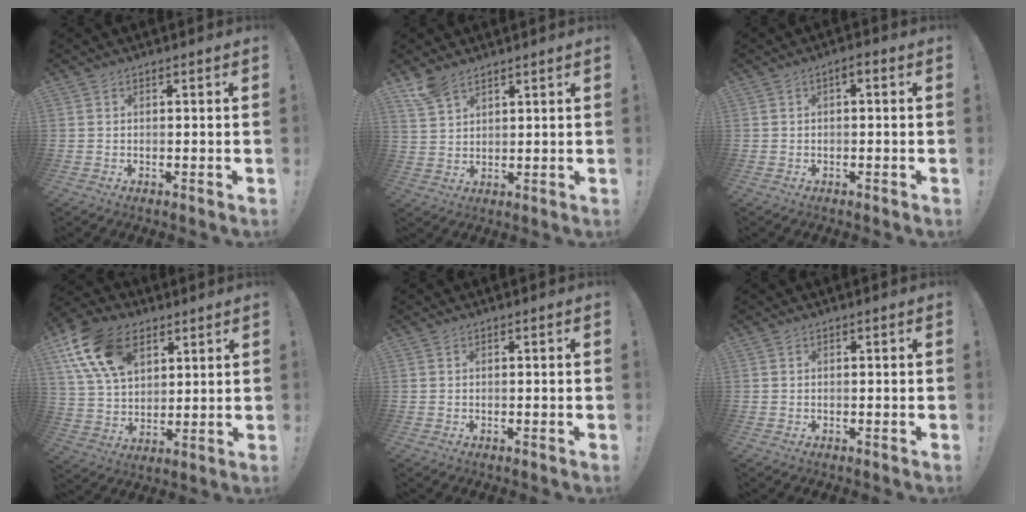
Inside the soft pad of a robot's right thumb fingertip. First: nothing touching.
{"total": 6.4, "force": [5.0, 2.9, 2.7], "torque": [-0.051, -0.022, 0.096]}
{"total": 1.7, "force": [-0.8, 0.4, 1.4], "torque": [-0.033, 0.011, -0.015]}
{"total": 17.7, "force": [9.0, 11.5, 10.0], "torque": [-0.190, -0.034, 0.169]}
{"total": 0.0}
{"total": 0.0}